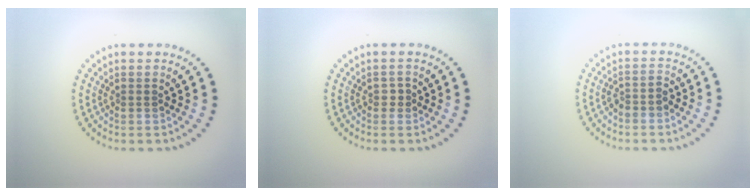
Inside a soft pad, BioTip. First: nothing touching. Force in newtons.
{"total": 0.7, "press": 0.7, "slide": 0.1}
{"total": 1.5, "press": 1.3, "slide": 0.8}